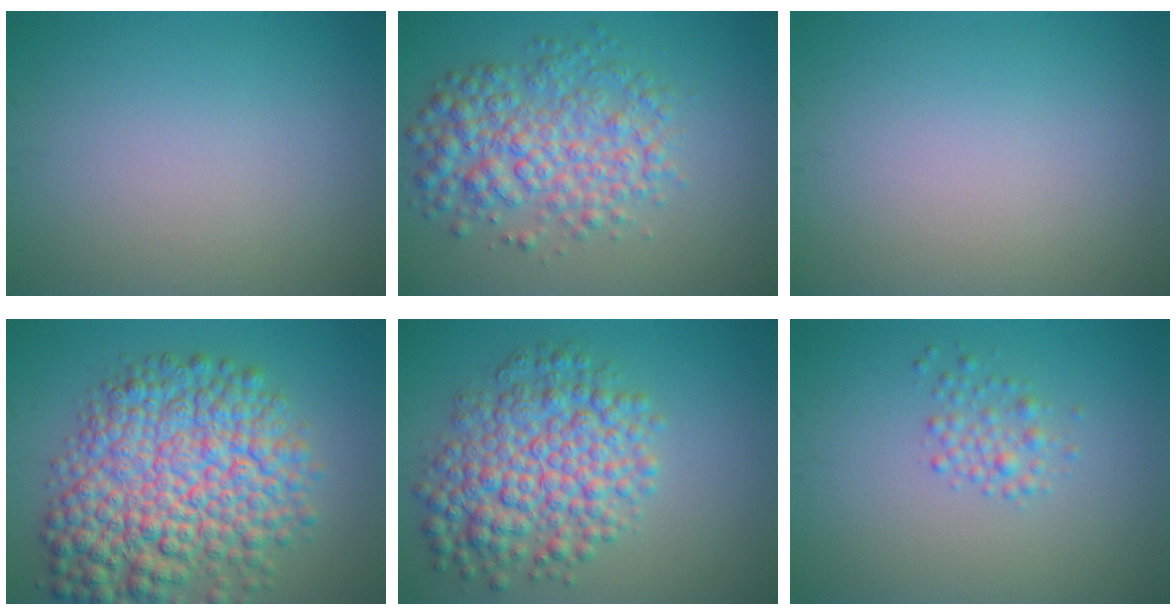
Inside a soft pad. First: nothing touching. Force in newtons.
{"total": 5.9, "press": 5.9, "slide": 0.0}
{"total": 0.0}
{"total": 11.6, "press": 11.6, "slide": 0.4}
{"total": 7.5, "press": 7.5, "slide": 0.1}
{"total": 1.7, "press": 1.7, "slide": 0.1}